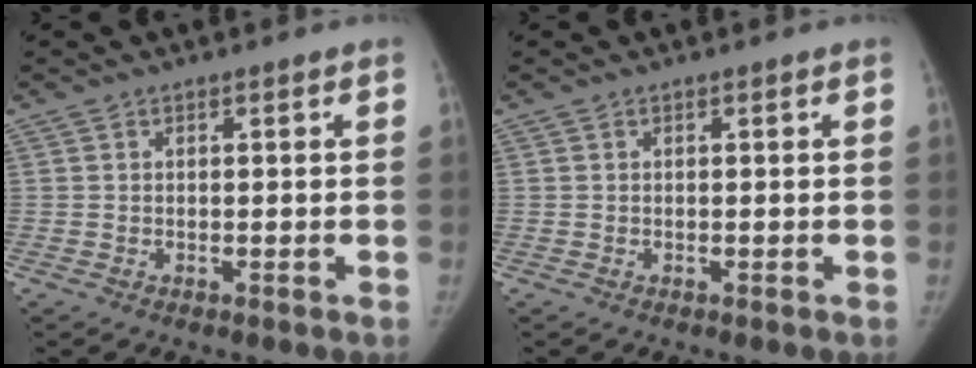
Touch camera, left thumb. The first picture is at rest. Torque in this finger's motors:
{"motor_torque": [0.00, 0.00, 0.06, -0.06, 0.00]}